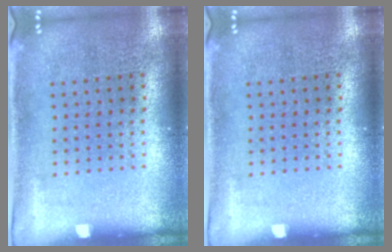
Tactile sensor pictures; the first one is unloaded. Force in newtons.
{"total": 0.0}